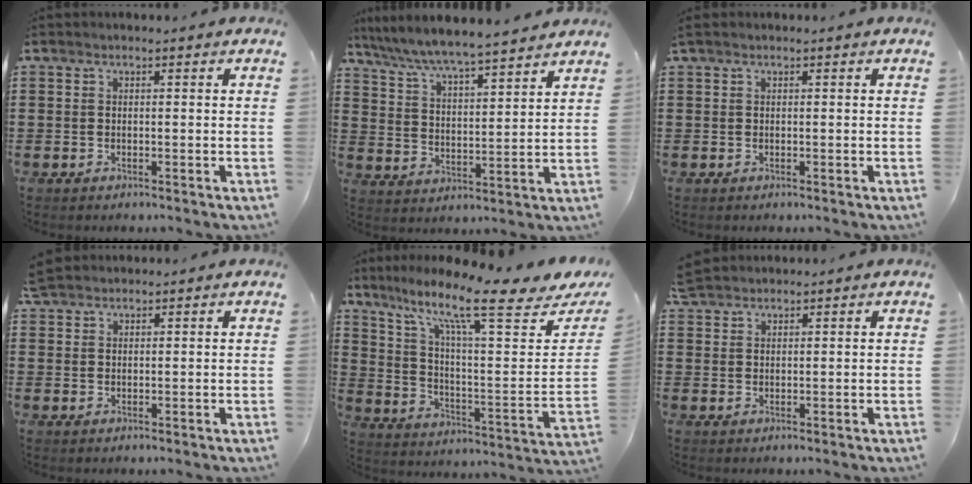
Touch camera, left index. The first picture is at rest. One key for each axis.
{"total": 6.0, "fx": 5.7, "fy": -0.2, "fz": 2.0, "tx": -0.063, "ty": -0.036, "tz": 0.095}
{"total": 0.0}
{"total": 2.4, "fx": 2.2, "fy": 0.8, "fz": 0.4, "tx": -0.014, "ty": 0.005, "tz": 0.044}
{"total": 14.2, "fx": 9.8, "fy": 2.1, "fz": 10.0, "tx": -0.194, "ty": -0.071, "tz": 0.154}
{"total": 2.8, "fx": 2.6, "fy": 0.8, "fz": 0.4, "tx": -0.015, "ty": 0.001, "tz": 0.052}